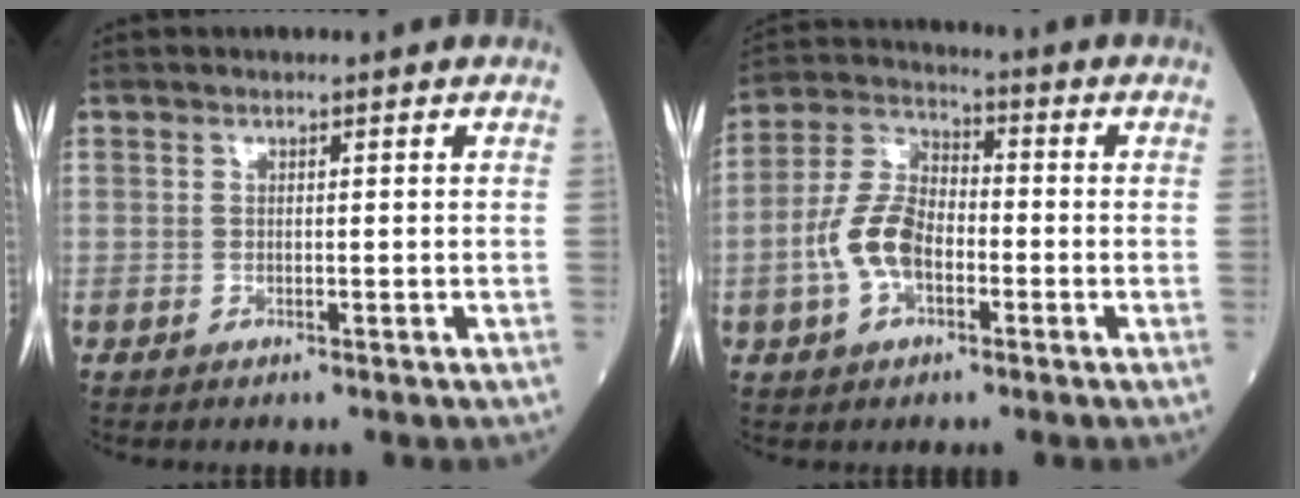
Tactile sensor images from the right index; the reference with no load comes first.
{"total": 9.1, "force": [-2.5, 5.1, 7.2], "torque": [-0.167, 0.019, -0.053]}